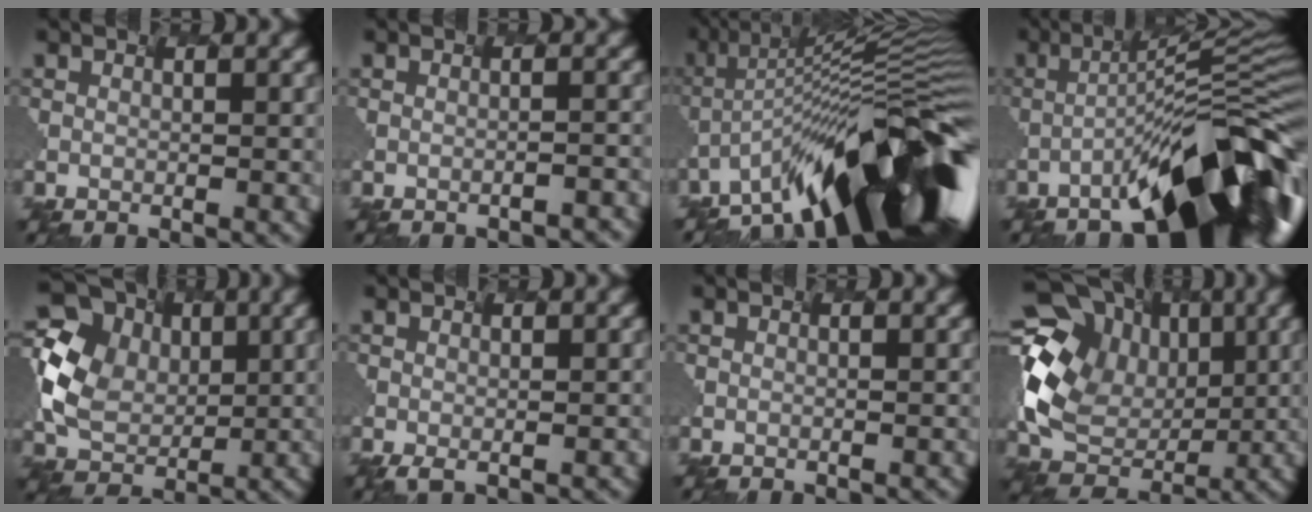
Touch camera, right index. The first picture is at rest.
{"total": 2.2, "force": [-1.2, 0.8, 1.7], "torque": [-0.006, 0.004, -0.007]}
{"total": 14.9, "force": [-8.1, 3.7, 12.0], "torque": [-0.182, 0.019, -0.132]}
{"total": 13.0, "force": [-6.9, 2.6, 10.7], "torque": [-0.153, 0.013, -0.103]}
{"total": 10.0, "force": [0.3, 8.5, 5.3], "torque": [-0.108, 0.012, -0.003]}
{"total": 1.0, "force": [-0.8, 0.2, 0.6], "torque": [-0.010, 0.002, -0.002]}
{"total": 0.0}
{"total": 12.7, "force": [0.7, 10.1, 7.7], "torque": [-0.159, 0.006, 0.033]}